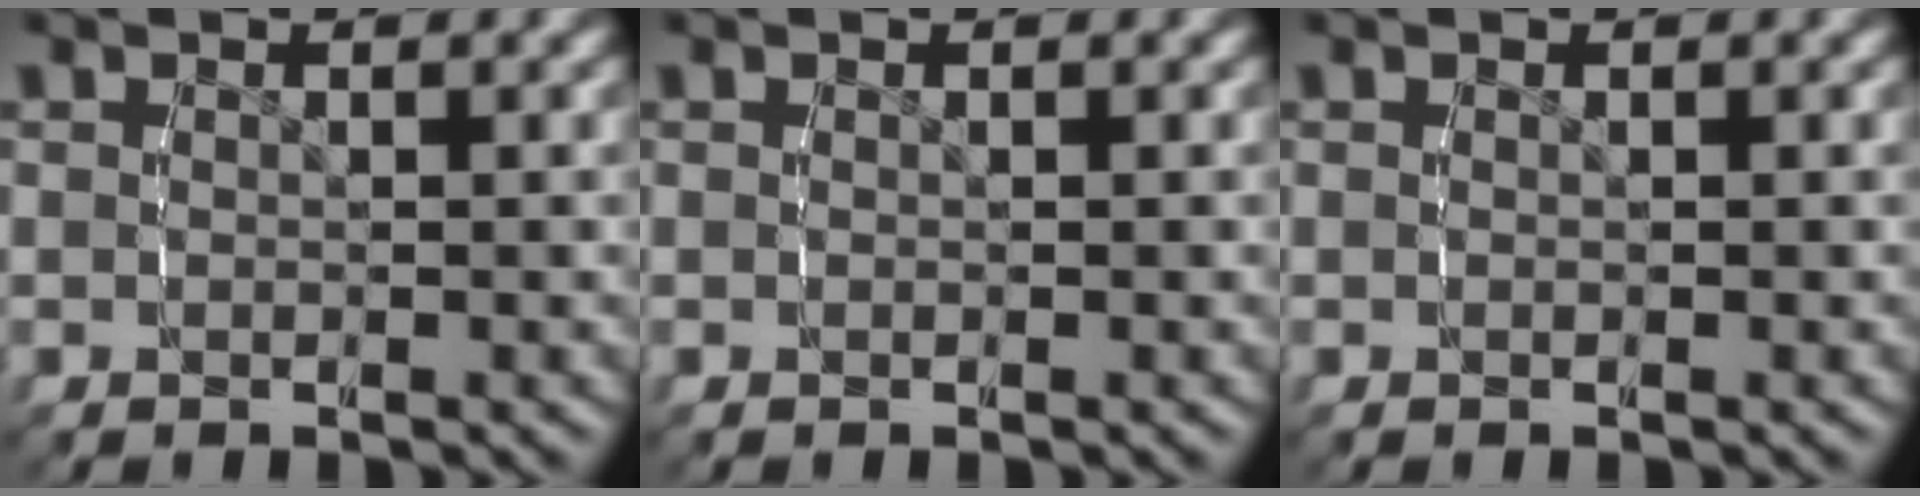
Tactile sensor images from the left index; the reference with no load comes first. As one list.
[{"total": 0.0}, {"total": 0.0}]